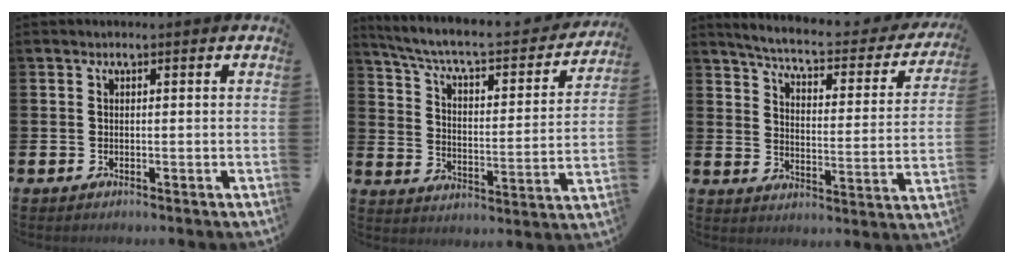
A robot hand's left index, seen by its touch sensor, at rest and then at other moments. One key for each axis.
{"total": 7.3, "fx": 6.3, "fy": 1.8, "fz": 3.2, "tx": -0.092, "ty": -0.044, "tz": 0.101}
{"total": 5.4, "fx": 4.9, "fy": 0.8, "fz": 2.2, "tx": -0.067, "ty": -0.037, "tz": 0.075}